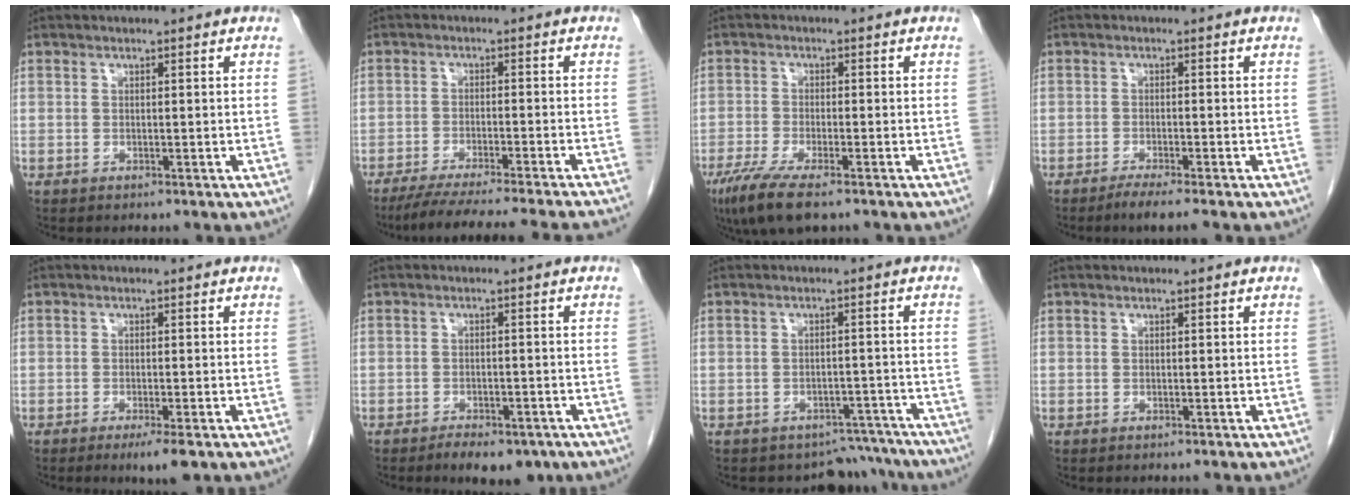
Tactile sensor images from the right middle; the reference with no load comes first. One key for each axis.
{"total": 16.8, "fx": -15.0, "fy": -1.1, "fz": 7.5, "tx": -0.095, "ty": -0.043, "tz": -0.215}
{"total": 7.7, "fx": -5.2, "fy": 1.3, "fz": 5.6, "tx": -0.101, "ty": -0.020, "tz": -0.085}
{"total": 3.2, "fx": -2.5, "fy": -0.4, "fz": 1.9, "tx": -0.036, "ty": -0.006, "tz": -0.045}
{"total": 3.3, "fx": -1.9, "fy": 0.5, "fz": 2.7, "tx": -0.038, "ty": -0.007, "tz": -0.028}
{"total": 6.5, "fx": -4.7, "fy": 2.8, "fz": 3.4, "tx": -0.040, "ty": 0.000, "tz": -0.063}
{"total": 6.5, "fx": -5.8, "fy": 2.8, "fz": -0.8, "tx": 0.029, "ty": 0.028, "tz": -0.066}
{"total": 0.0}